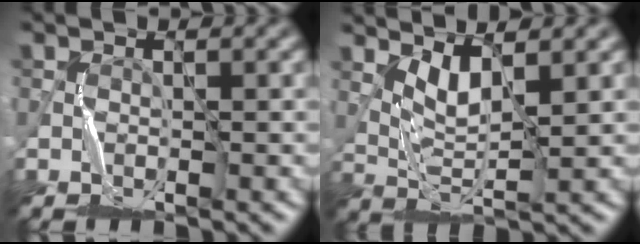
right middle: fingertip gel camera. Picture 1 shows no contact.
{"total": 3.3, "force": [1.9, 0.2, 2.6], "torque": [-0.062, -0.008, 0.044]}